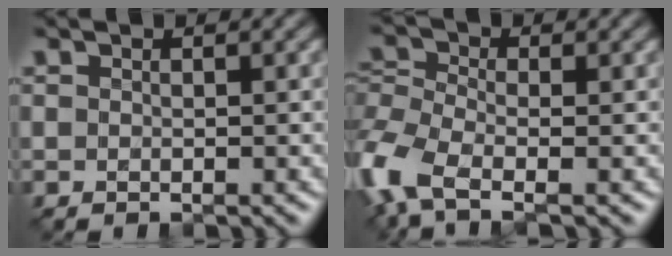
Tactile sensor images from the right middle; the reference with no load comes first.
{"total": 7.8, "force": [-3.6, 3.9, 5.7], "torque": [-0.159, -0.011, -0.085]}